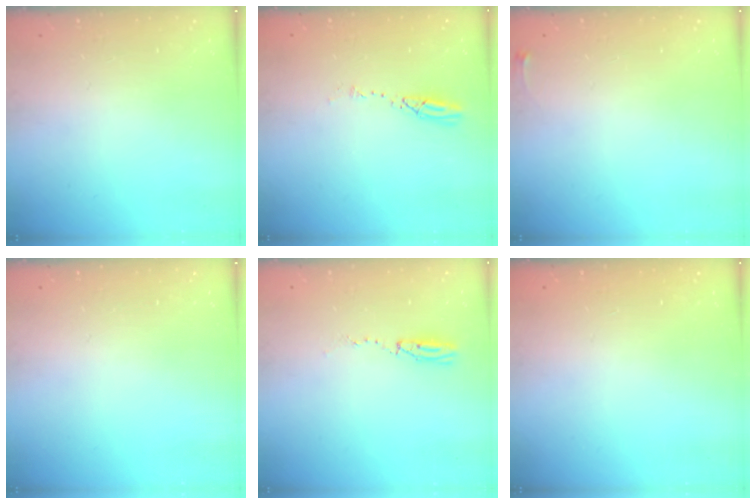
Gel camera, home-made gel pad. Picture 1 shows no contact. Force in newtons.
{"total": 3.9, "press": 3.8, "slide": 0.4}
{"total": 2.6, "press": 2.6, "slide": 0.6}
{"total": 0.0}
{"total": 3.1, "press": 2.5, "slide": 1.9}
{"total": 0.0}